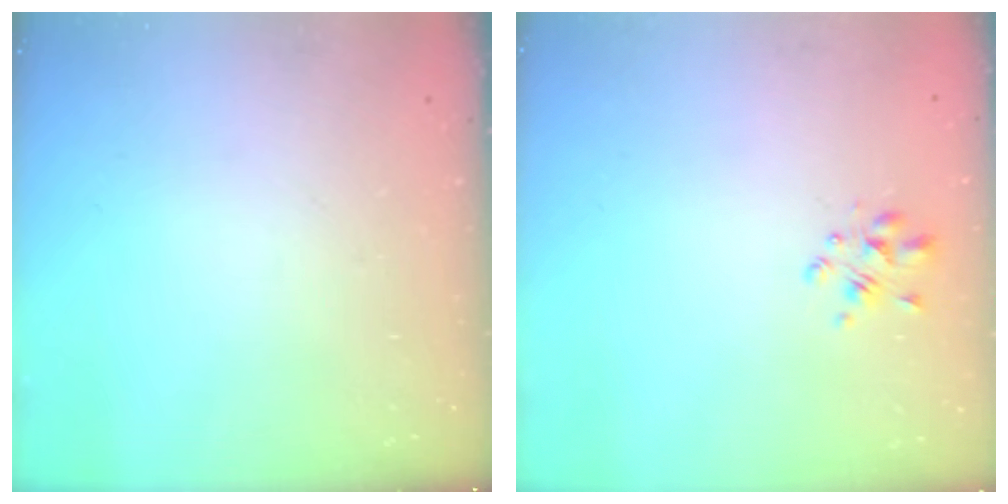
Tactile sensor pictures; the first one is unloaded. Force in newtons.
{"total": 2.4, "press": 2.3, "slide": 0.7}